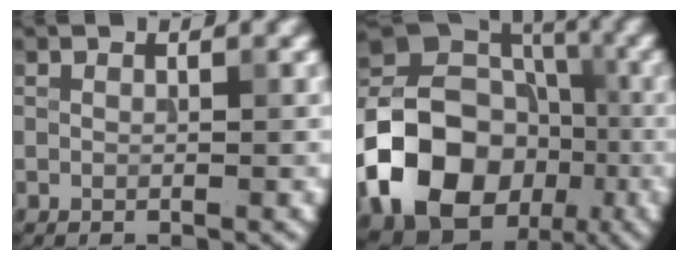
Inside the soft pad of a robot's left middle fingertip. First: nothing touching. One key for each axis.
{"total": 16.2, "fx": -5.2, "fy": 12.9, "fz": 8.4, "tx": -0.176, "ty": -0.011, "tz": -0.109}